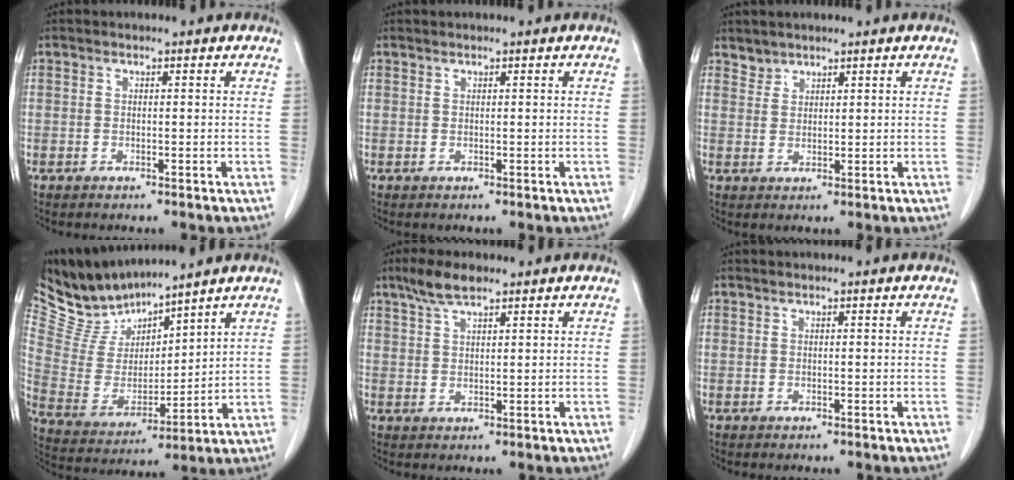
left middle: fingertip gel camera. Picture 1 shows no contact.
{"total": 0.0}
{"total": 1.7, "force": [1.5, 0.6, -0.3], "torque": [0.010, 0.003, 0.028]}
{"total": 10.6, "force": [10.3, 1.4, 1.9], "torque": [-0.058, 0.001, 0.223]}
{"total": 4.5, "force": [3.3, 1.0, 2.8], "torque": [-0.066, 0.010, 0.065]}
{"total": 0.0}